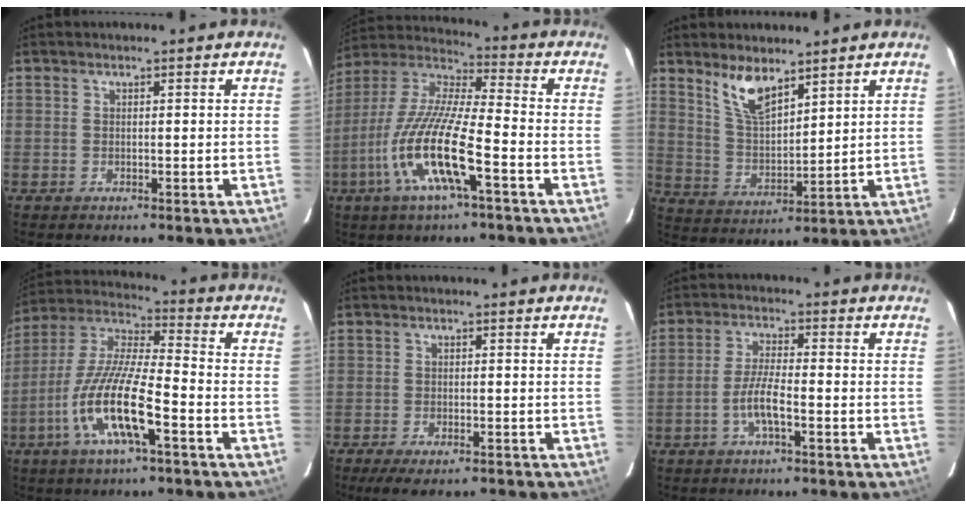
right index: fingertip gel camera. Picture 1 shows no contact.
{"total": 16.7, "force": [-6.7, 2.8, 15.0], "torque": [-0.306, -0.018, -0.137]}
{"total": 8.5, "force": [6.1, 2.9, 5.1], "torque": [-0.096, -0.002, 0.129]}
{"total": 15.3, "force": [-6.6, 3.1, 13.5], "torque": [-0.276, -0.013, -0.133]}
{"total": 7.5, "force": [-6.1, 2.0, 4.0], "torque": [-0.091, -0.025, -0.096]}
{"total": 7.2, "force": [-3.2, 1.1, 6.3], "torque": [-0.132, 0.000, -0.060]}